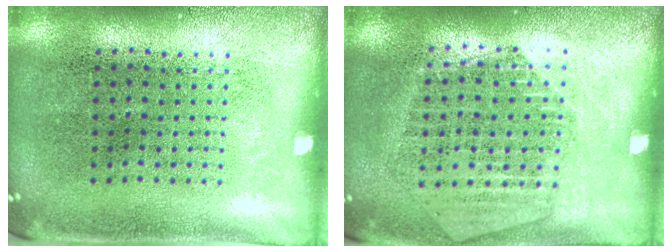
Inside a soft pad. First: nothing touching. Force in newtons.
{"total": 1.5, "press": 1.5, "slide": 0.0}